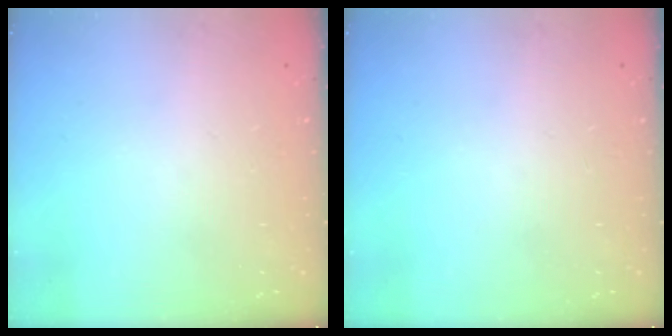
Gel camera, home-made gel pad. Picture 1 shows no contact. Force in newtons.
{"total": 0.0}